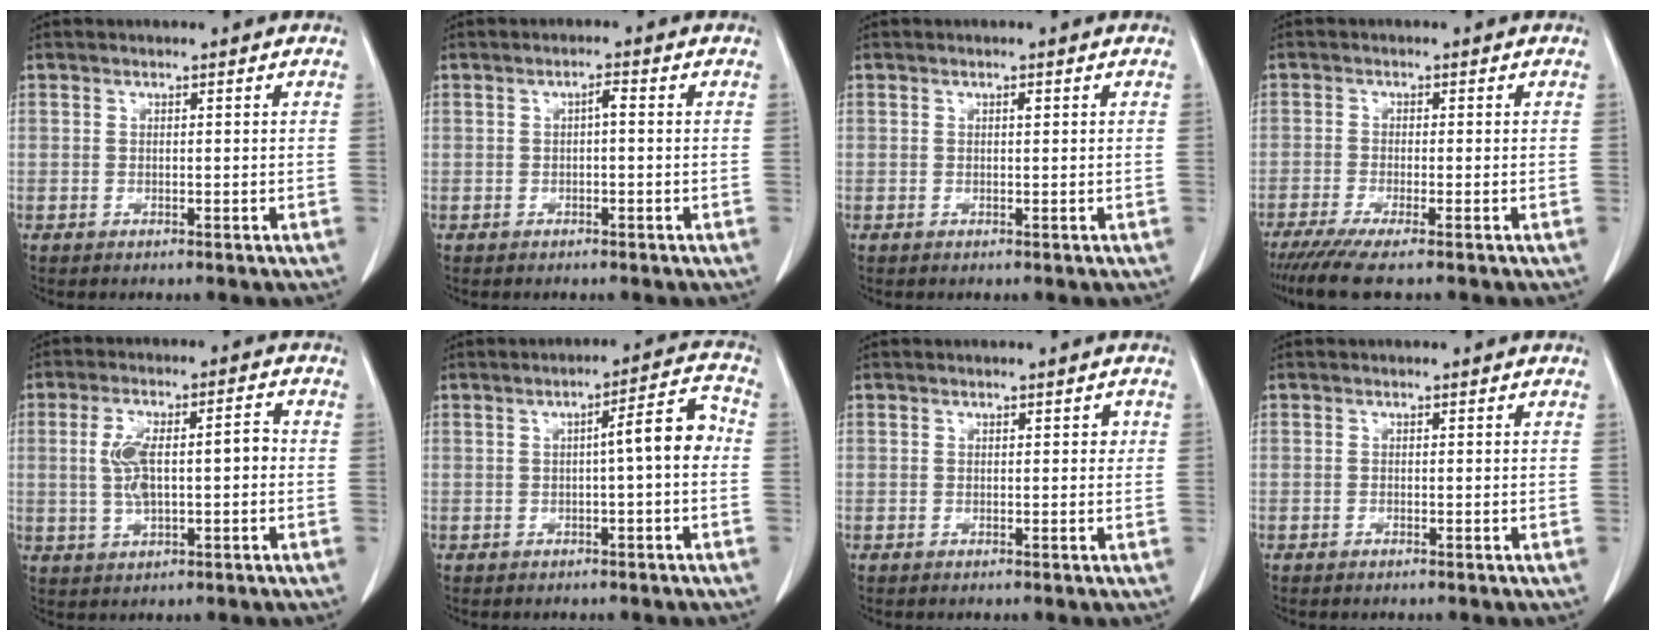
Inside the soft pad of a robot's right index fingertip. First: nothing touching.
{"total": 1.3, "force": [0.0, 0.3, 1.3], "torque": [-0.021, 0.005, -0.001]}
{"total": 0.5, "force": [0.2, 0.2, 0.5], "torque": [-0.011, 0.000, 0.003]}
{"total": 5.6, "force": [-4.3, -0.3, 3.6], "torque": [-0.055, -0.014, -0.074]}
{"total": 8.5, "force": [-0.2, 3.0, 8.0], "torque": [-0.158, 0.026, 0.001]}
{"total": 5.8, "force": [-0.3, 0.6, 5.7], "torque": [-0.076, 0.020, -0.007]}
{"total": 1.0, "force": [0.2, 0.6, 0.7], "torque": [-0.009, 0.007, 0.004]}
{"total": 0.0}